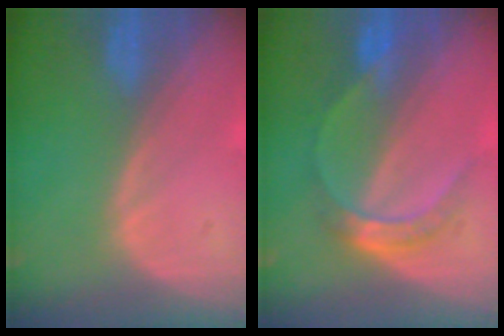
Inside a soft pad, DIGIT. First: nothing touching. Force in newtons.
{"total": 5.0, "press": 4.8, "slide": 1.3}